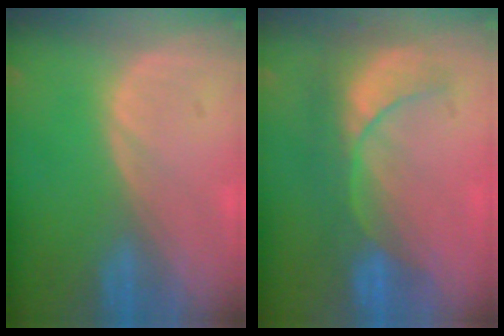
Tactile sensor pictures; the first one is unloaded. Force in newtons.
{"total": 8.4, "press": 7.6, "slide": 3.6}